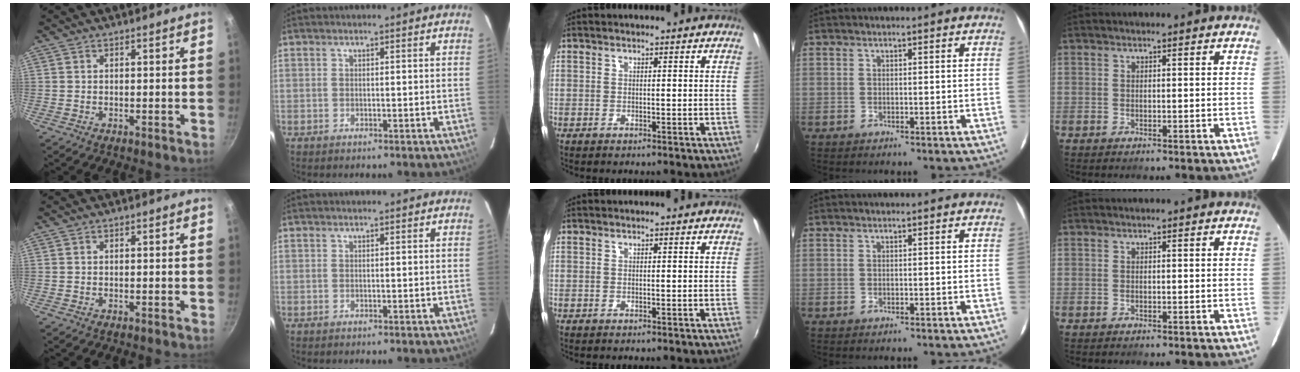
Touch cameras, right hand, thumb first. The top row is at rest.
{}